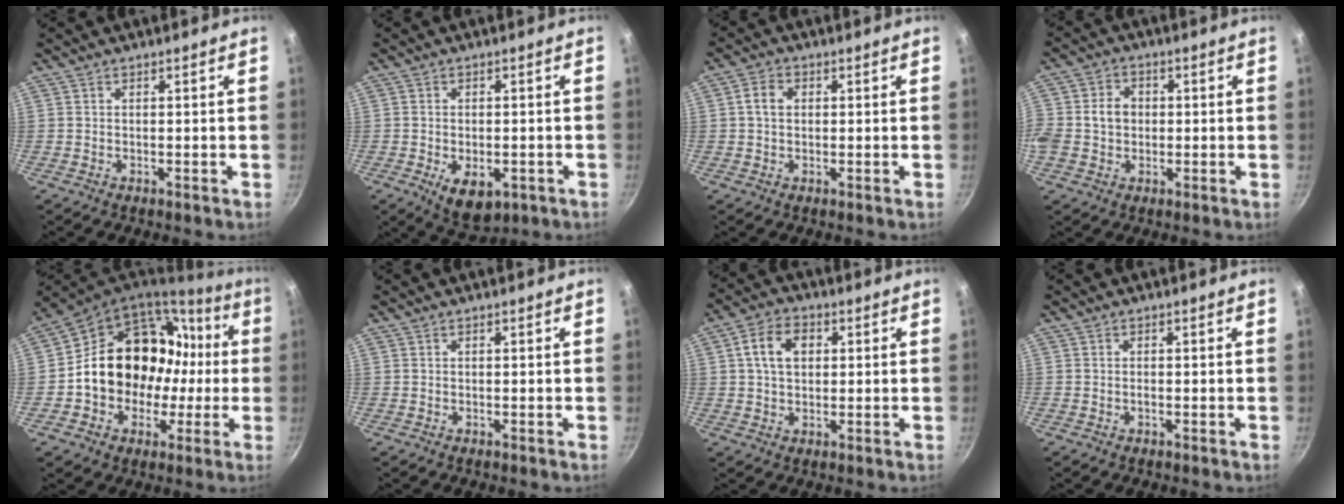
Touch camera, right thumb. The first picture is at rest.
{"total": 7.5, "force": [-2.4, 4.3, 5.6], "torque": [-0.069, -0.001, -0.022]}
{"total": 3.5, "force": [0.4, 2.7, 2.2], "torque": [-0.037, 0.008, 0.000]}
{"total": 6.7, "force": [-0.2, 5.7, 3.4], "torque": [-0.046, 0.013, -0.017]}
{"total": 22.1, "force": [0.5, 18.0, 12.9], "torque": [-0.181, 0.056, 0.022]}
{"total": 0.0}
{"total": 7.5, "force": [1.5, 5.4, 5.0], "torque": [-0.071, 0.011, 0.018]}
{"total": 0.6, "force": [-0.3, 0.3, 0.5], "torque": [-0.008, 0.002, -0.006]}